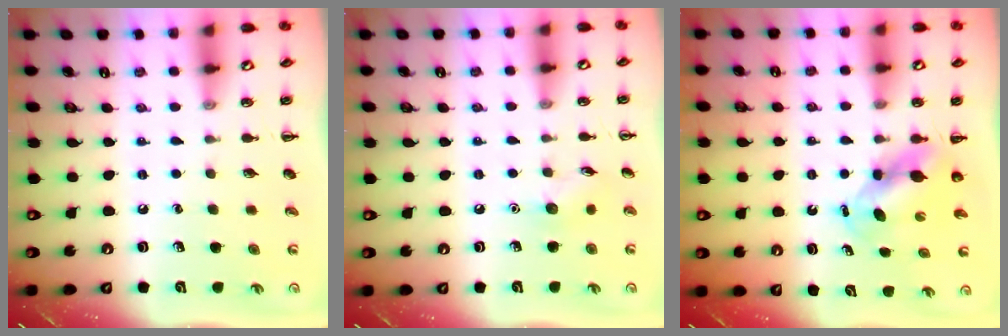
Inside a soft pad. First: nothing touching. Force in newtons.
{"total": 6.5, "press": 6.3, "slide": 1.6}
{"total": 6.5, "press": 6.4, "slide": 1.1}